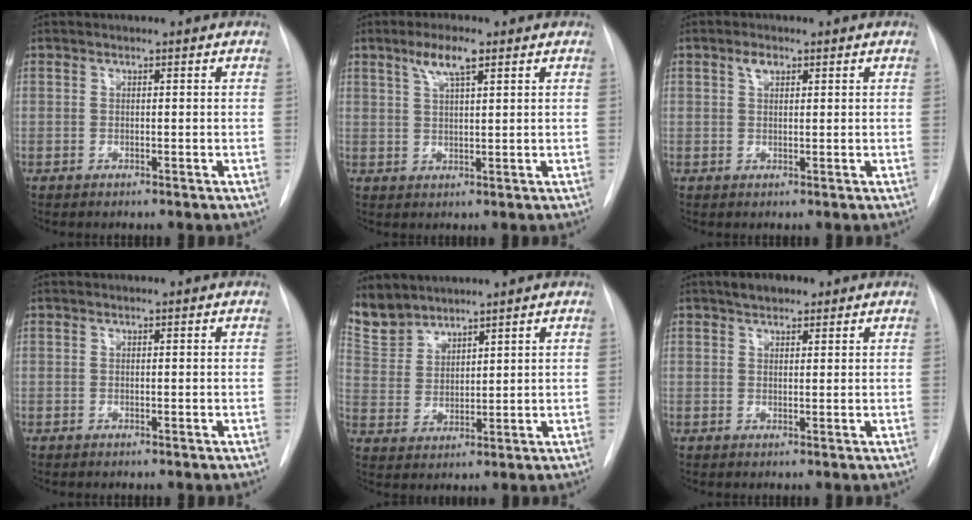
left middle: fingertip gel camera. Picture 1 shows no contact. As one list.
[{"total": 4.8, "force": [2.8, 0.7, 3.8], "torque": [-0.076, 0.006, 0.052]}, {"total": 1.7, "force": [1.0, 0.9, 1.1], "torque": [-0.022, 0.007, 0.017]}, {"total": 0.0}, {"total": 7.3, "force": [6.9, 2.3, 0.5], "torque": [-0.017, 0.006, 0.156]}, {"total": 3.2, "force": [2.3, 1.5, 1.7], "torque": [-0.032, 0.011, 0.036]}]